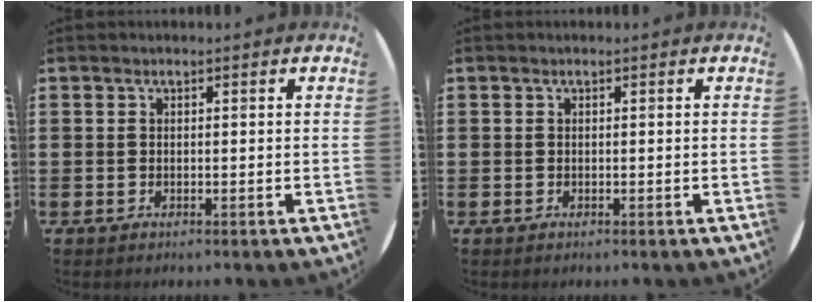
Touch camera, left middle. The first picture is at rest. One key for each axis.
{"total": 0.0}